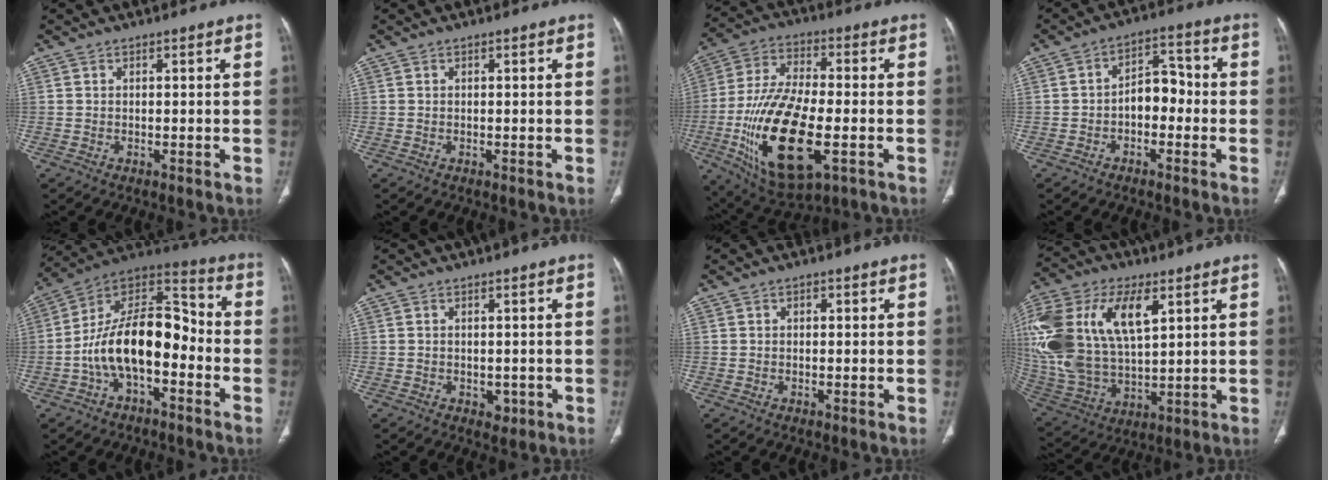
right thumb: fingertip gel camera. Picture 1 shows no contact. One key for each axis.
{"total": 0.0}
{"total": 22.0, "fx": -5.8, "fy": 9.5, "fz": 19.0, "tx": -0.375, "ty": 0.003, "tz": -0.090}
{"total": 6.7, "fx": -1.5, "fy": 4.4, "fz": 4.8, "tx": -0.048, "ty": 0.035, "tz": -0.036}
{"total": 17.8, "fx": -4.3, "fy": 9.4, "fz": 14.5, "tx": -0.233, "ty": 0.071, "tz": -0.080}
{"total": 1.9, "fx": -0.5, "fy": 1.4, "fz": 1.0, "tx": -0.006, "ty": 0.001, "tz": 0.000}
{"total": 0.9, "fx": 0.3, "fy": 0.6, "fz": 0.6, "tx": -0.007, "ty": 0.001, "tz": 0.004}
{"total": 29.5, "fx": 9.0, "fy": 16.3, "fz": 22.8, "tx": -0.522, "ty": 0.012, "tz": 0.177}